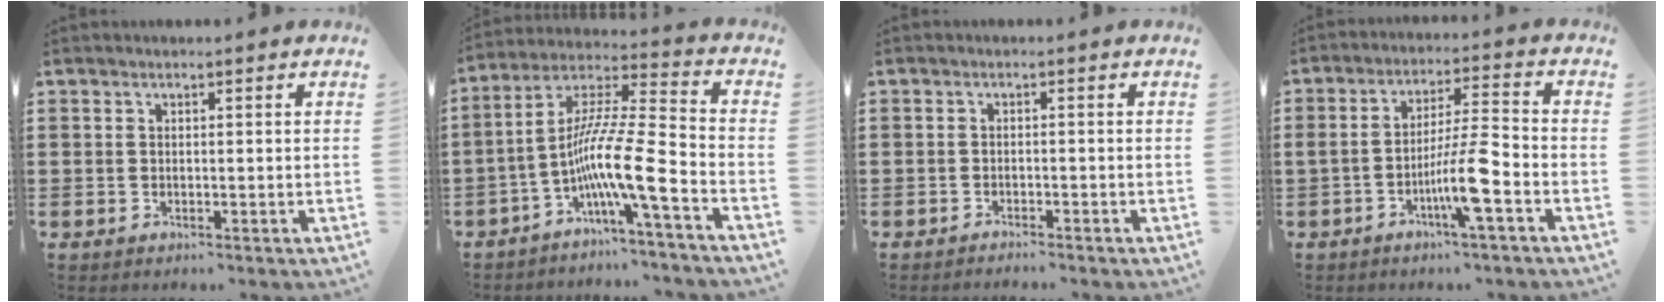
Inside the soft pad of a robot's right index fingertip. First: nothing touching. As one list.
[{"total": 11.9, "force": [-5.8, 0.5, 10.4], "torque": [-0.212, -0.029, -0.124]}, {"total": 1.2, "force": [-1.2, -0.1, 0.0], "torque": [-0.003, 0.002, -0.025]}, {"total": 8.4, "force": [-3.6, 0.7, 7.5], "torque": [-0.145, -0.003, -0.072]}]